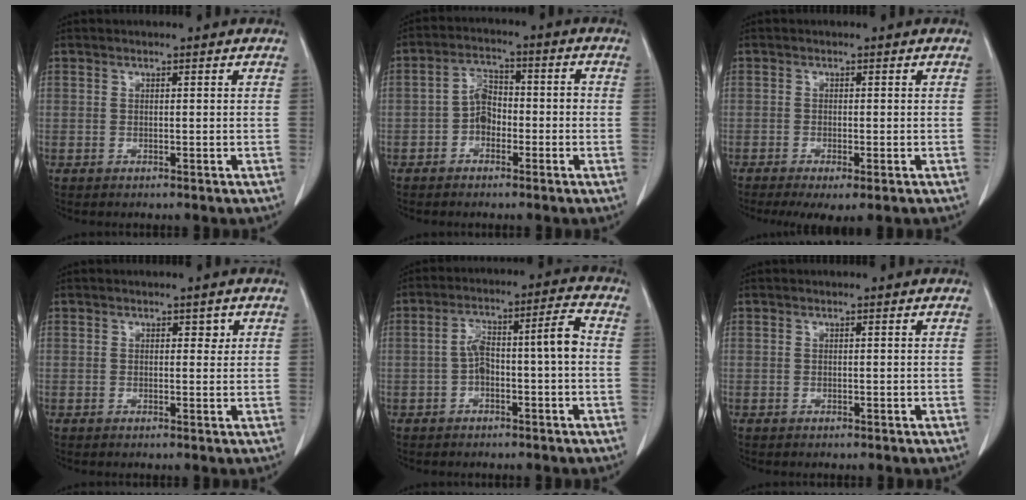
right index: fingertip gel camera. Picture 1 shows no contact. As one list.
[{"total": 4.7, "force": [-1.6, 3.1, 3.1], "torque": [-0.057, 0.020, -0.034]}, {"total": 4.8, "force": [-3.1, 0.9, 3.5], "torque": [-0.057, -0.017, -0.044]}, {"total": 1.4, "force": [0.6, 0.9, 0.8], "torque": [-0.004, 0.000, 0.006]}, {"total": 7.5, "force": [-1.0, 1.4, 7.3], "torque": [-0.128, 0.037, -0.016]}, {"total": 0.0}]